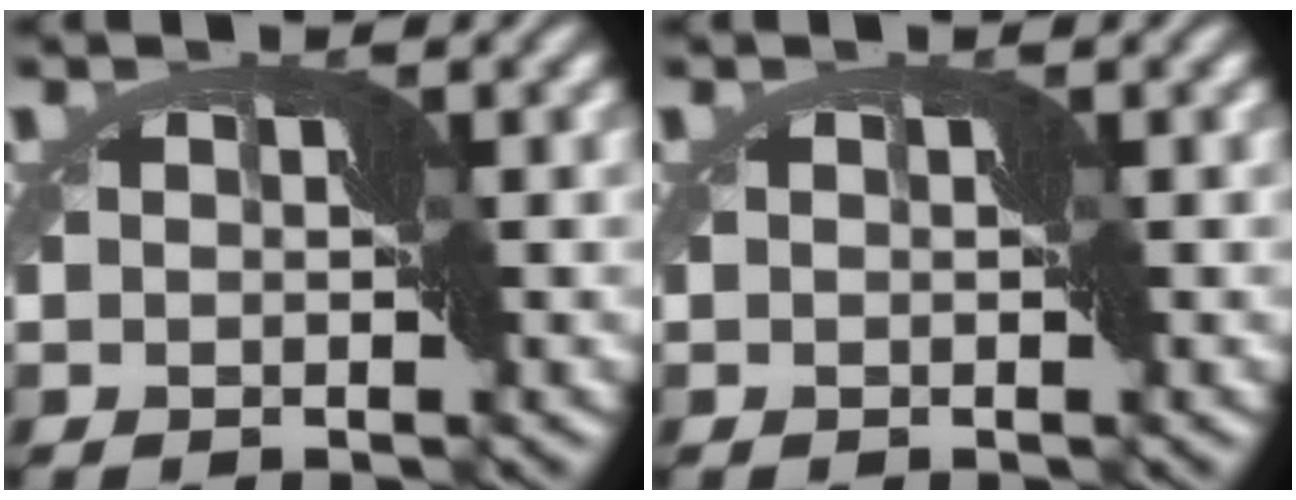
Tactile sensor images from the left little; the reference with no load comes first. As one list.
[{"total": 0.0}]